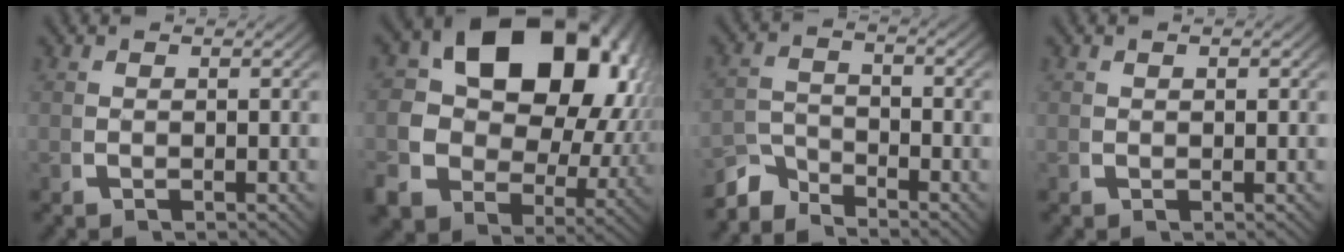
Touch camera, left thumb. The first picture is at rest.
{"total": 22.4, "force": [1.9, 17.0, 14.4], "torque": [-0.276, -0.038, 0.026]}
{"total": 3.6, "force": [-3.2, 1.3, 0.9], "torque": [-0.002, -0.007, -0.066]}
{"total": 0.5, "force": [0.3, 0.4, 0.2], "torque": [-0.002, -0.002, 0.006]}